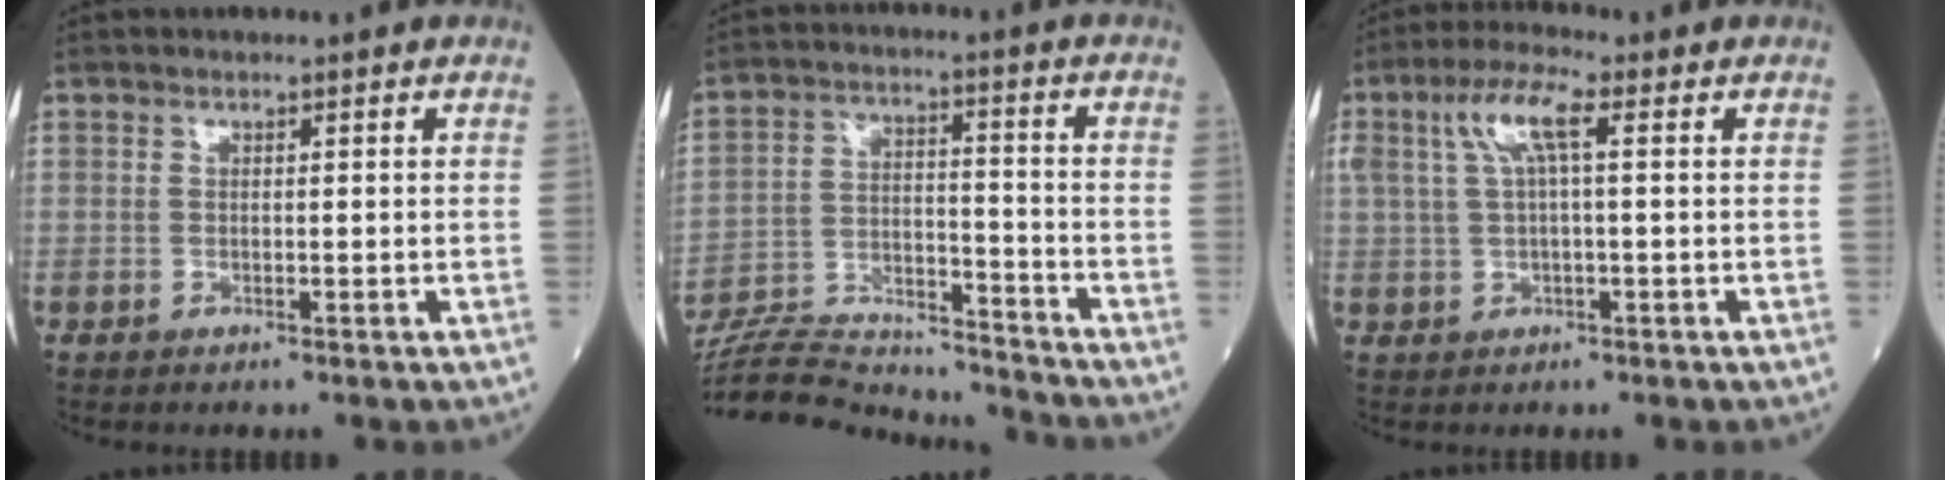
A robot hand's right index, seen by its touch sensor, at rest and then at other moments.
{"total": 18.4, "force": [-17.8, 2.4, 3.8], "torque": [-0.092, 0.012, -0.280]}
{"total": 6.4, "force": [1.9, 1.2, 6.0], "torque": [-0.127, 0.023, 0.039]}